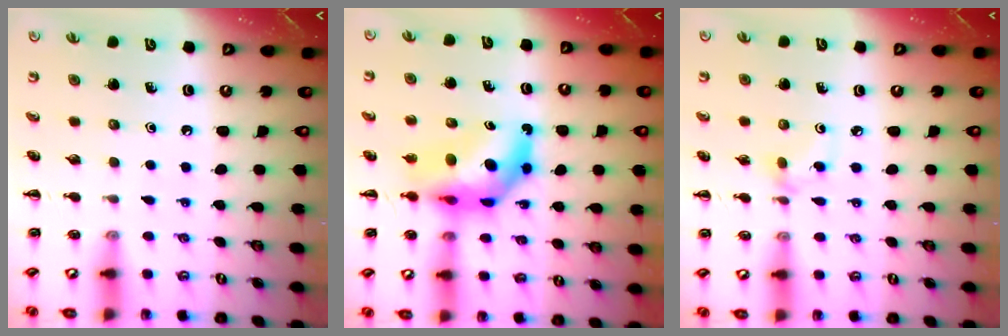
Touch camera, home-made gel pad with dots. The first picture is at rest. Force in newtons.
{"total": 9.3, "press": 8.8, "slide": 3.2}
{"total": 3.0, "press": 2.8, "slide": 0.9}